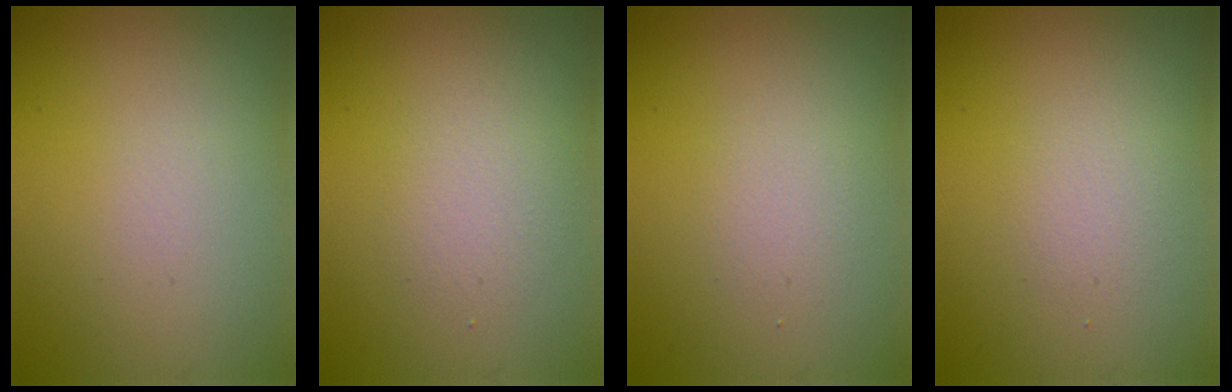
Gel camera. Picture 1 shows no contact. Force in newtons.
{"total": 1.8, "press": 1.8, "slide": 0.1}
{"total": 1.4, "press": 1.4, "slide": 0.1}
{"total": 1.4, "press": 1.3, "slide": 0.1}